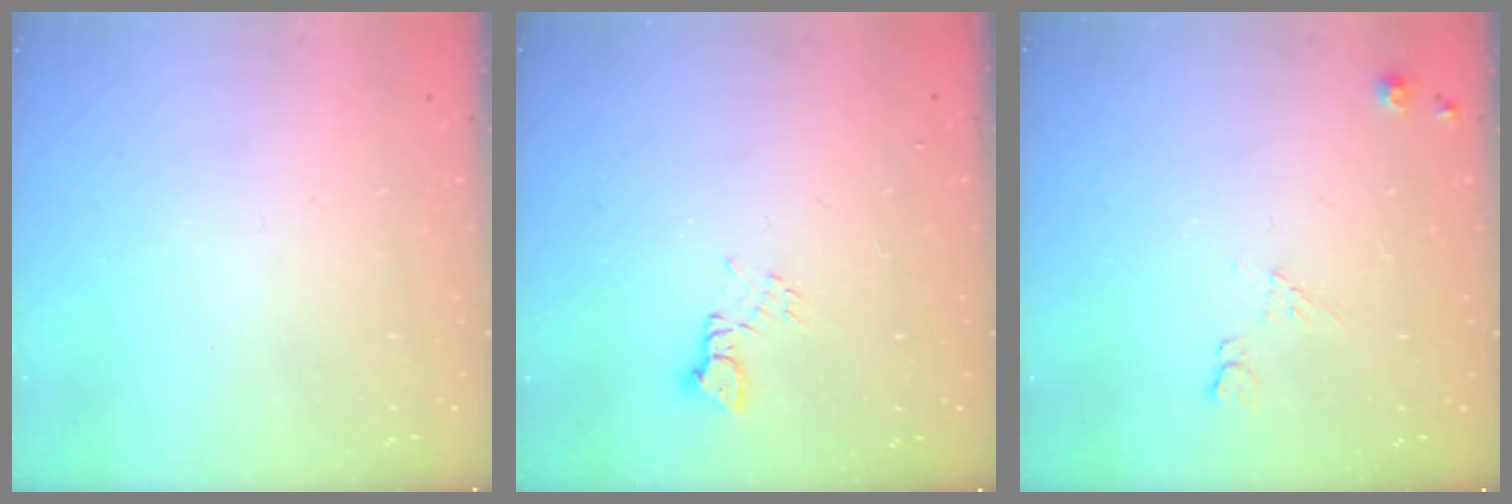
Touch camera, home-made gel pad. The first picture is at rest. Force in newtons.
{"total": 2.2, "press": 2.2, "slide": 0.3}
{"total": 5.9, "press": 5.8, "slide": 1.0}